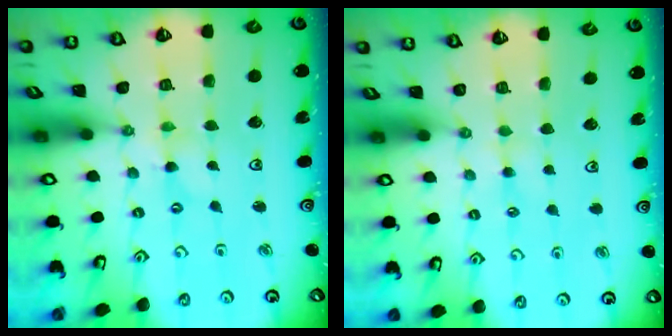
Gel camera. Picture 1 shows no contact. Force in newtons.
{"total": 1.9, "press": 1.9, "slide": 0.3}